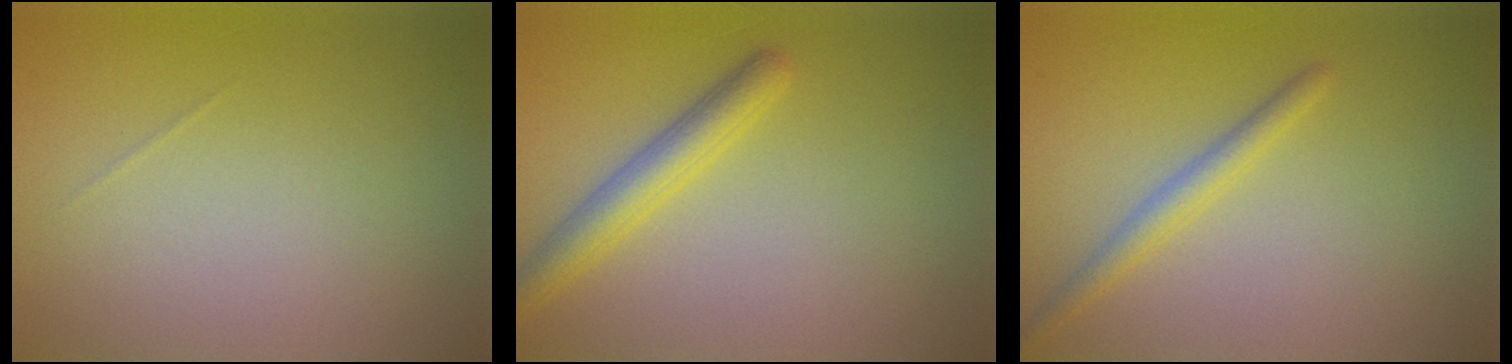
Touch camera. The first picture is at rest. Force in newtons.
{"total": 2.9, "press": 2.9, "slide": 0.1}
{"total": 1.9, "press": 1.9, "slide": 0.1}